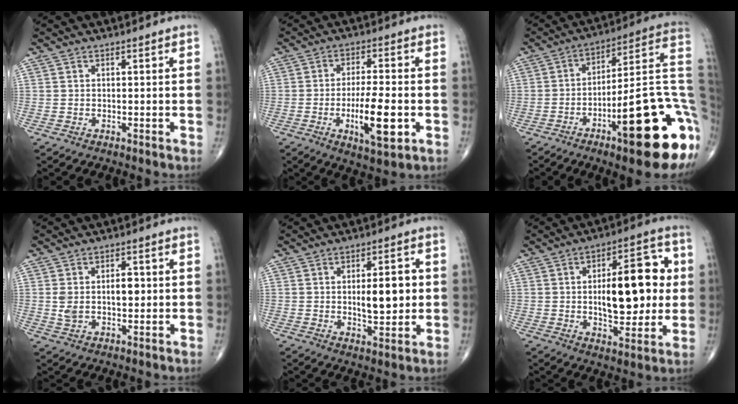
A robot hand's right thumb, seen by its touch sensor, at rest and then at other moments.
{"total": 11.2, "force": [-2.9, 3.3, 10.3], "torque": [-0.171, 0.000, -0.045]}
{"total": 25.3, "force": [-8.4, 6.2, 23.0], "torque": [-0.255, 0.035, -0.117]}
{"total": 6.4, "force": [0.6, 3.8, 5.2], "torque": [-0.083, 0.008, 0.014]}
{"total": 9.0, "force": [0.5, 3.7, 8.2], "torque": [-0.112, -0.004, 0.014]}
{"total": 17.8, "force": [1.5, 8.0, 15.8], "torque": [-0.196, 0.007, 0.022]}